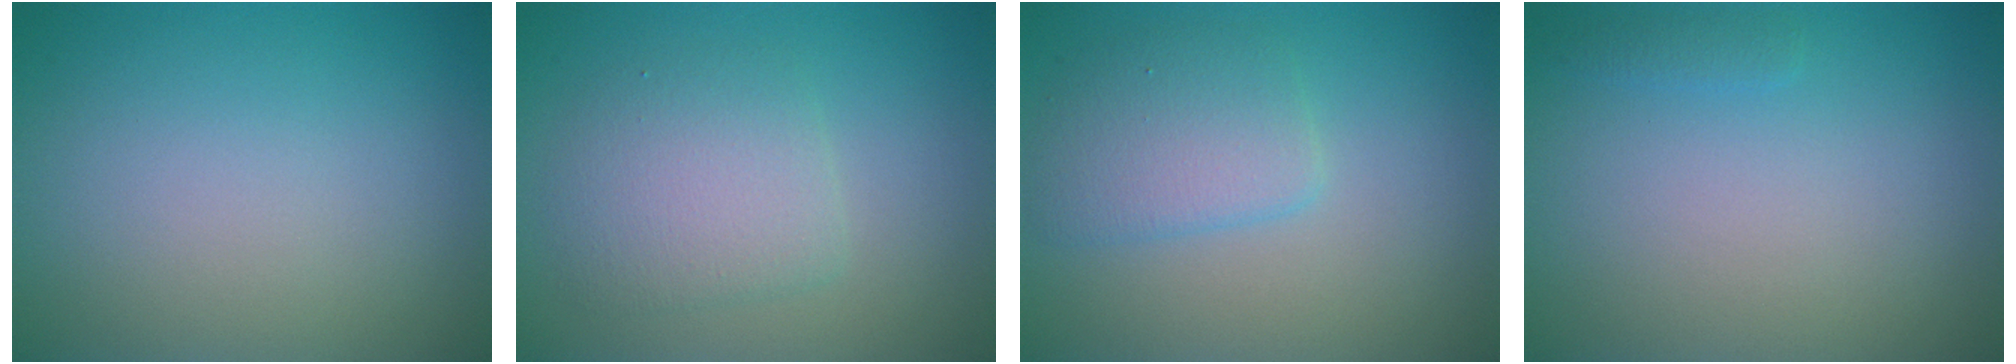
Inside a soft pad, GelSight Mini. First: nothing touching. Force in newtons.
{"total": 3.4, "press": 3.4, "slide": 0.1}
{"total": 3.2, "press": 3.2, "slide": 0.1}
{"total": 0.7, "press": 0.7, "slide": 0.1}